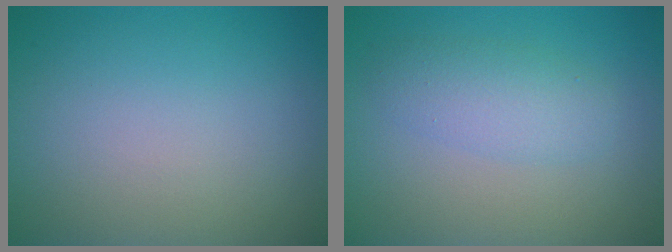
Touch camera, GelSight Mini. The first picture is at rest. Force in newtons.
{"total": 3.0, "press": 3.0, "slide": 0.1}